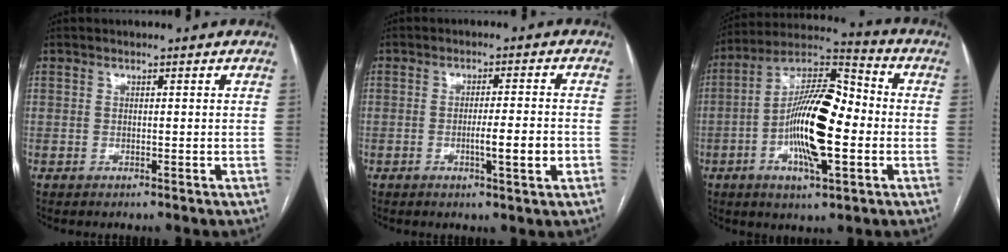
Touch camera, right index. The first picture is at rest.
{"total": 5.4, "force": [-1.5, 0.2, 5.2], "torque": [-0.082, -0.005, -0.021]}
{"total": 16.6, "force": [-2.9, 4.7, 15.6], "torque": [-0.290, 0.016, -0.052]}